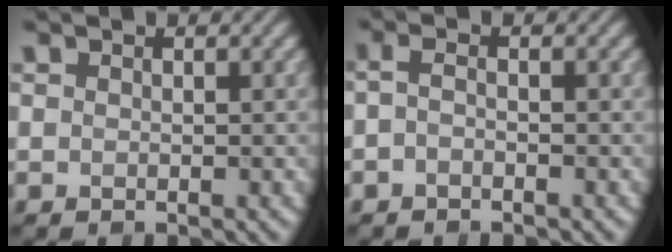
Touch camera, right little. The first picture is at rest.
{"total": 1.2, "force": [-0.7, 0.3, 0.9], "torque": [-0.023, -0.006, -0.016]}